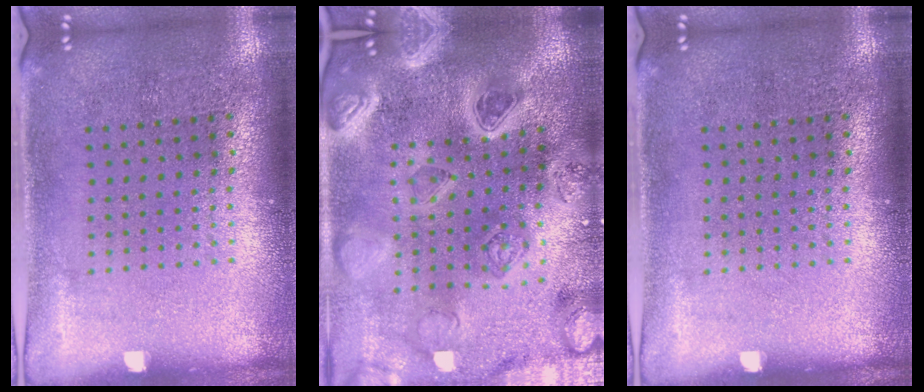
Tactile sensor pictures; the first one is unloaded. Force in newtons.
{"total": 5.1, "press": 4.3, "slide": 2.8}
{"total": 0.0}